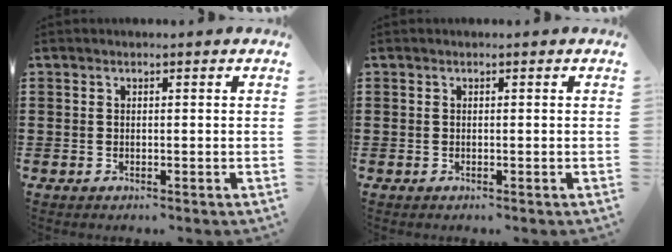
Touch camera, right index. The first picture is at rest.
{"total": 0.0}